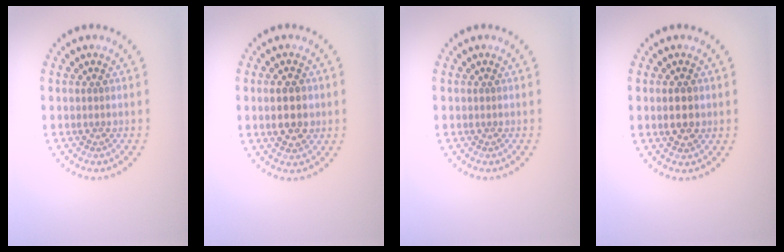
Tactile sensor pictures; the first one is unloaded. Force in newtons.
{"total": 4.4, "press": 4.4, "slide": 0.2}
{"total": 0.0}
{"total": 2.2, "press": 2.2, "slide": 0.1}